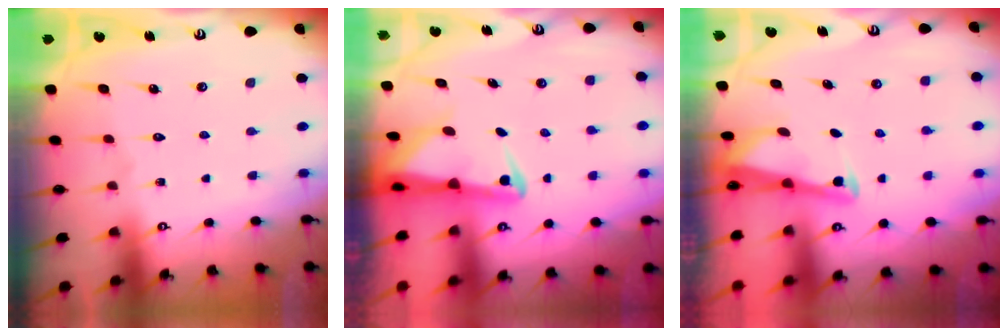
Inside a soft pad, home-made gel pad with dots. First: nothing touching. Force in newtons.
{"total": 2.9, "press": 2.8, "slide": 0.7}
{"total": 2.5, "press": 2.5, "slide": 0.1}